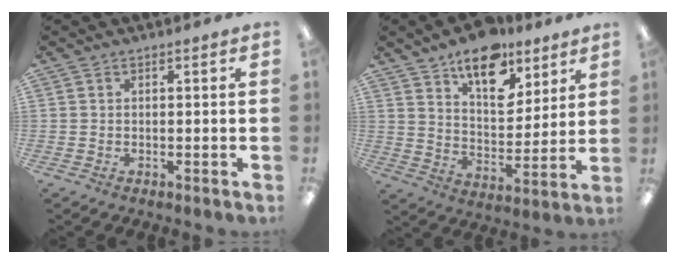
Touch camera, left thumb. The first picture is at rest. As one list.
[{"total": 14.7, "force": [10.4, 7.6, 7.2], "torque": [-0.099, -0.062, 0.184]}]